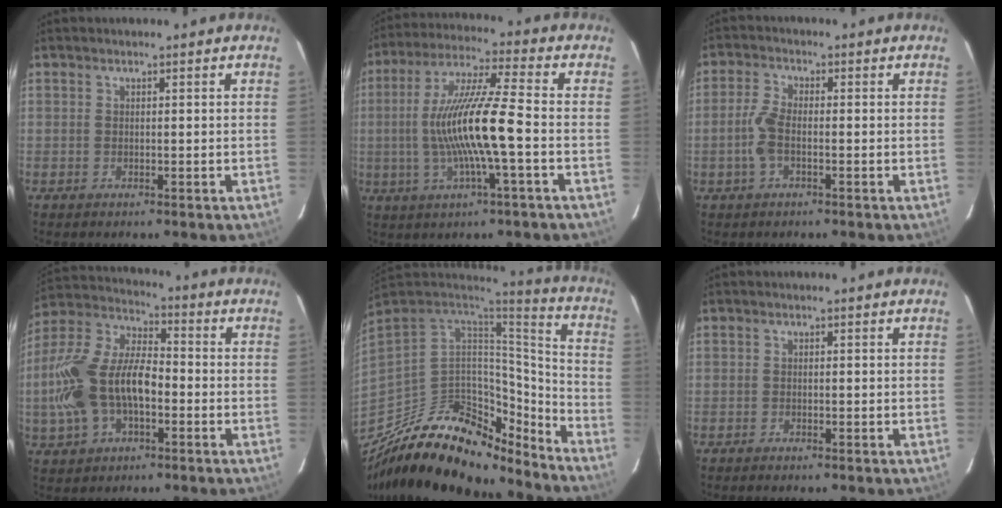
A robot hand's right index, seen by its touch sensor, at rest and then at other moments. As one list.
[{"total": 14.6, "force": [-2.3, 0.6, 14.4], "torque": [-0.278, 0.003, -0.041]}, {"total": 4.6, "force": [-1.3, 1.9, 4.0], "torque": [-0.095, 0.005, -0.027]}, {"total": 17.2, "force": [-3.6, 9.3, 14.0], "torque": [-0.304, 0.012, -0.066]}, {"total": 27.9, "force": [-21.1, 12.3, 13.5], "torque": [-0.255, 0.026, -0.323]}, {"total": 0.6, "force": [-0.5, 0.1, 0.2], "torque": [-0.005, -0.001, -0.011]}]